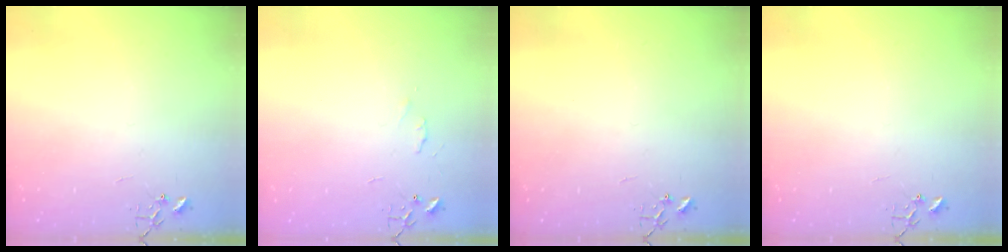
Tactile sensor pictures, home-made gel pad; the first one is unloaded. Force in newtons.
{"total": 4.1, "press": 4.1, "slide": 0.7}
{"total": 0.0}
{"total": 0.0}